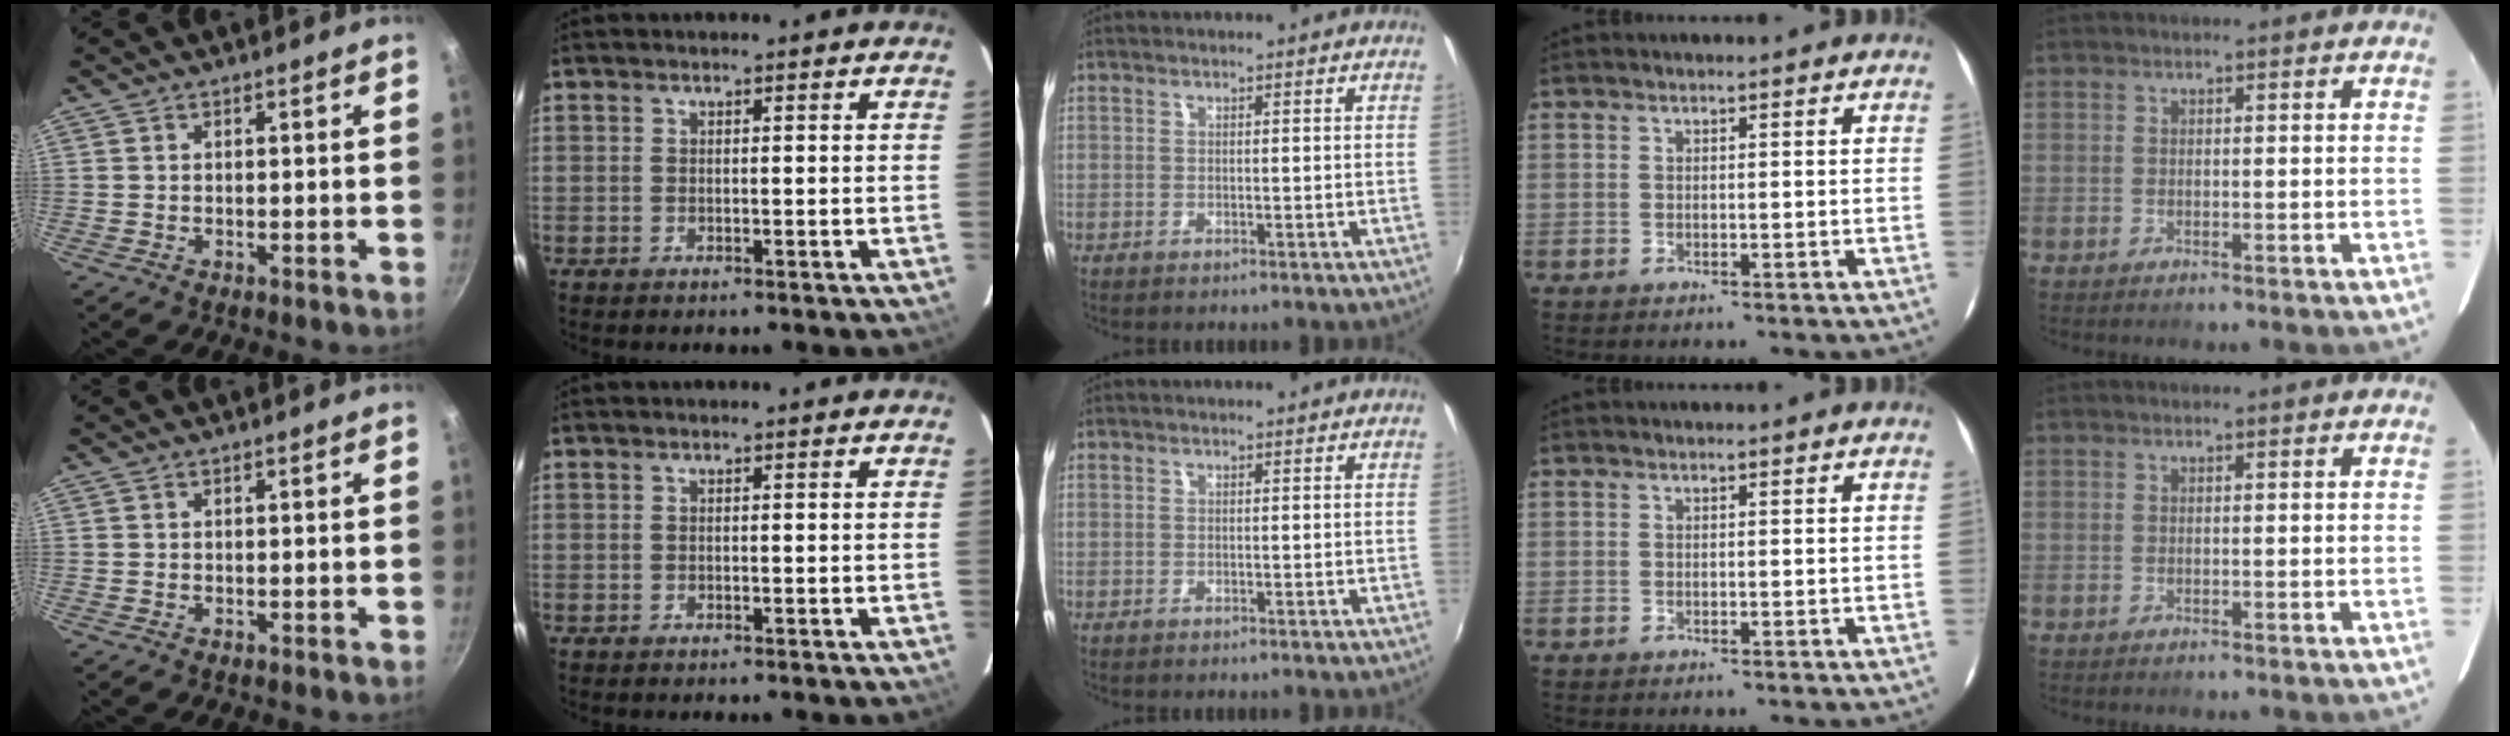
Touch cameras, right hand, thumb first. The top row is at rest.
{}